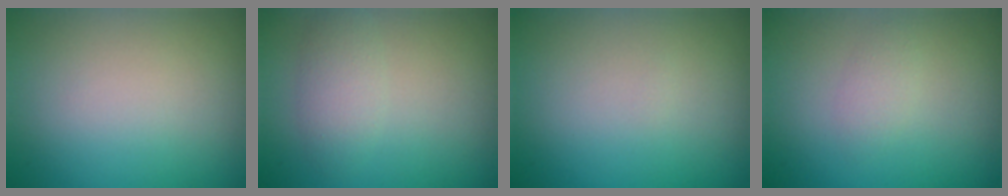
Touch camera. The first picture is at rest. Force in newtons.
{"total": 2.2, "press": 2.2, "slide": 0.1}
{"total": 0.0}
{"total": 1.1, "press": 1.1, "slide": 0.1}